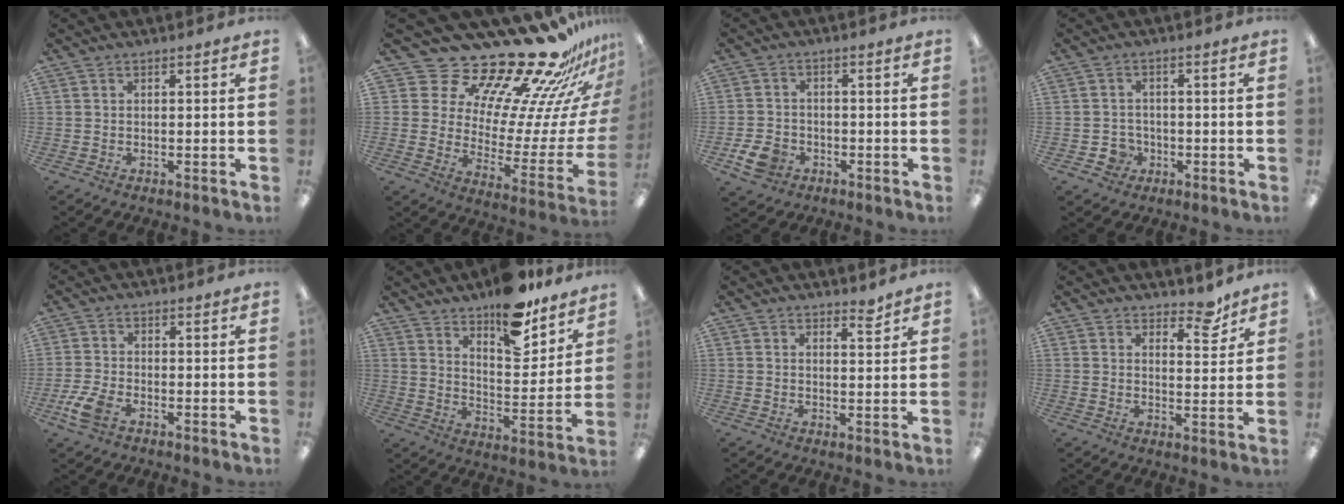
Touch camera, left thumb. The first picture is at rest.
{"total": 25.1, "force": [21.3, 8.5, 10.0], "torque": [-0.145, -0.191, 0.371]}
{"total": 6.1, "force": [-3.0, 4.5, 2.8], "torque": [-0.059, 0.016, -0.053]}
{"total": 4.3, "force": [-1.5, 3.8, 1.3], "torque": [-0.028, 0.007, -0.027]}
{"total": 5.7, "force": [-2.9, 3.3, 3.7], "torque": [-0.087, 0.007, -0.055]}
{"total": 15.3, "force": [12.3, 5.8, 7.1], "torque": [-0.091, -0.087, 0.213]}
{"total": 3.1, "force": [2.8, 1.0, 0.8], "torque": [0.005, -0.020, 0.047]}
{"total": 6.6, "force": [5.3, 2.7, 2.8], "torque": [-0.020, -0.035, 0.089]}